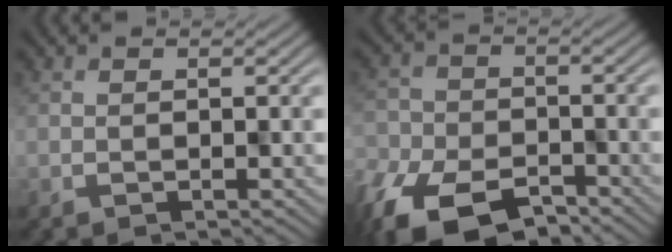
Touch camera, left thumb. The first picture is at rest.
{"total": 12.5, "force": [-8.7, 6.5, 6.3], "torque": [-0.156, -0.049, -0.146]}